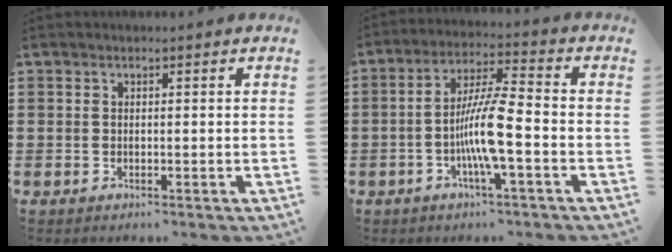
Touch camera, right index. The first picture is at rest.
{"total": 8.7, "force": [-2.6, 1.0, 8.3], "torque": [-0.168, -0.007, -0.054]}